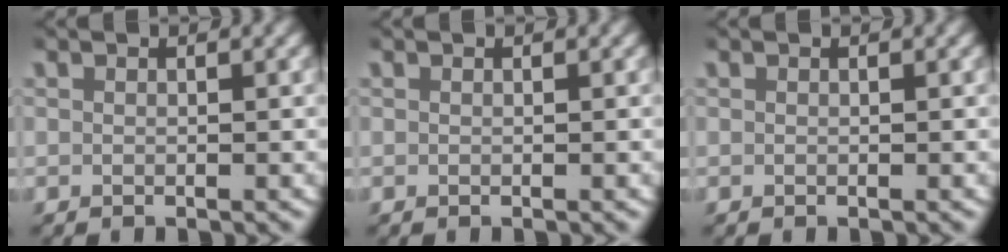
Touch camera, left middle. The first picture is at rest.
{"total": 0.0}
{"total": 0.0}